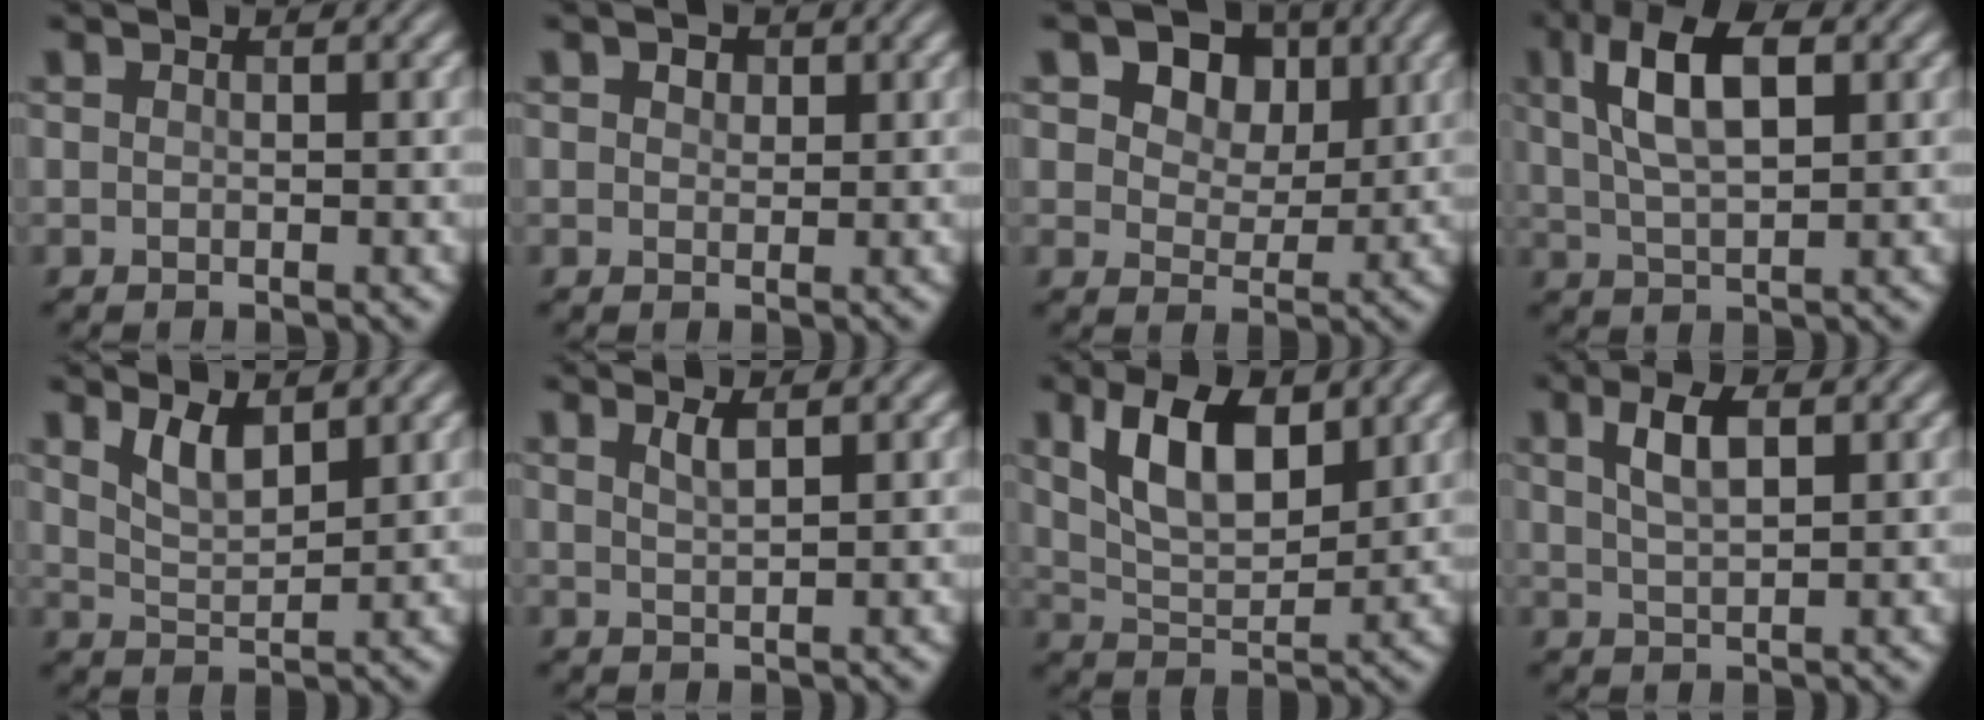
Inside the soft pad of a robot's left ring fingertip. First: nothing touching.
{"total": 1.5, "force": [0.8, 1.0, 0.7], "torque": [-0.009, 0.000, 0.011]}
{"total": 8.5, "force": [4.1, 5.8, 4.6], "torque": [-0.092, 0.009, 0.058]}
{"total": 6.9, "force": [2.4, 3.0, 5.7], "torque": [-0.110, 0.012, 0.040]}
{"total": 3.0, "force": [2.0, 1.0, 2.0], "torque": [-0.043, -0.008, 0.042]}
{"total": 1.6, "force": [0.9, 0.4, 1.2], "torque": [-0.019, 0.002, 0.015]}
{"total": 6.4, "force": [2.8, 3.2, 4.8], "torque": [-0.096, 0.000, 0.050]}
{"total": 3.3, "force": [1.4, 1.2, 2.7], "torque": [-0.053, 0.006, 0.028]}